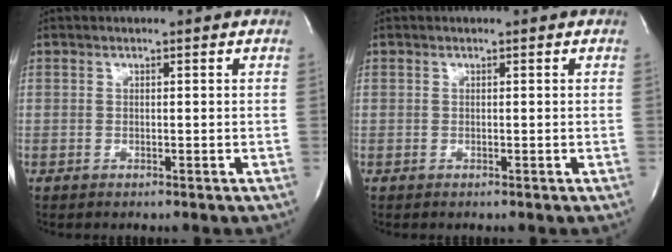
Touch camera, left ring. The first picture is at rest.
{"total": 0.0}